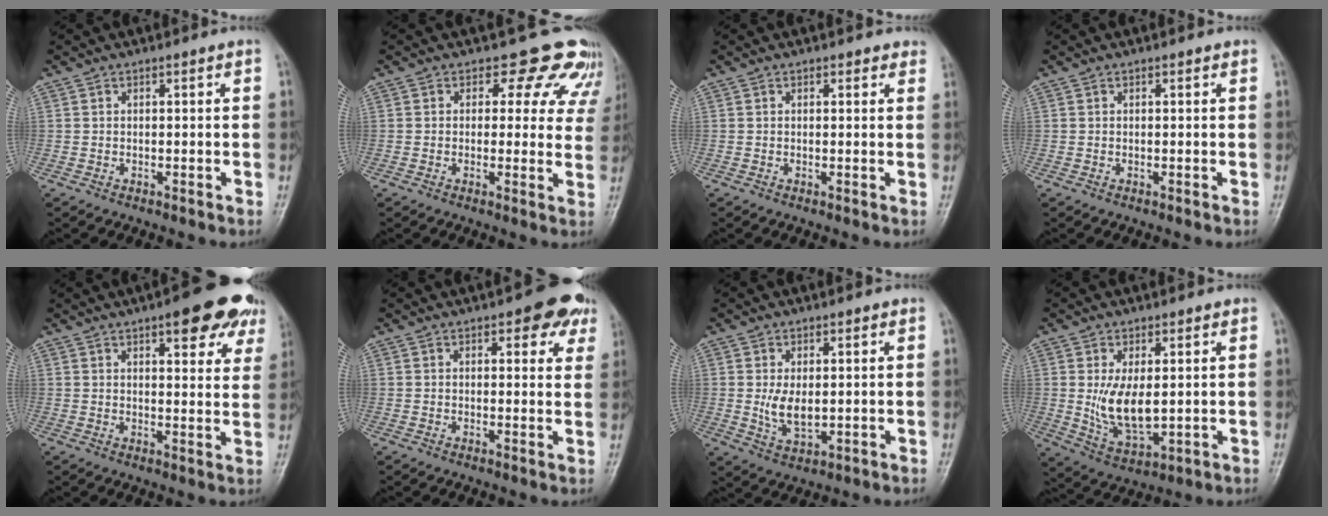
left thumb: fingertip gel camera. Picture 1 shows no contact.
{"total": 9.8, "force": [7.4, 5.9, 2.7], "torque": [0.029, -0.028, 0.055]}
{"total": 1.6, "force": [1.2, 0.9, 0.5], "torque": [0.011, -0.003, 0.007]}
{"total": 0.0}
{"total": 13.3, "force": [8.0, 4.7, 9.6], "torque": [-0.079, -0.030, 0.090]}
{"total": 7.1, "force": [4.0, 3.3, 4.9], "torque": [-0.022, -0.011, 0.039]}
{"total": 5.4, "force": [0.5, 3.1, 4.4], "torque": [-0.072, -0.014, 0.017]}
{"total": 9.3, "force": [1.0, 4.9, 7.8], "torque": [-0.130, -0.026, 0.034]}